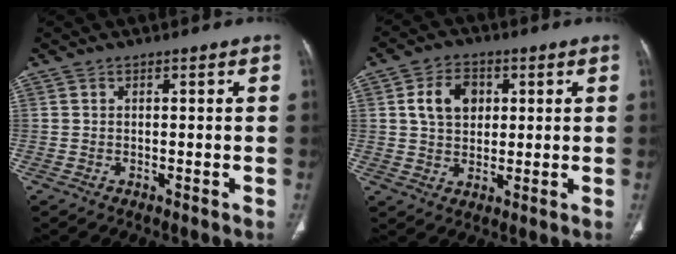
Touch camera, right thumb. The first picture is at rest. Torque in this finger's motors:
{"motor_torque": [0.98, 1.31, 0.61, -0.41, 0.00]}